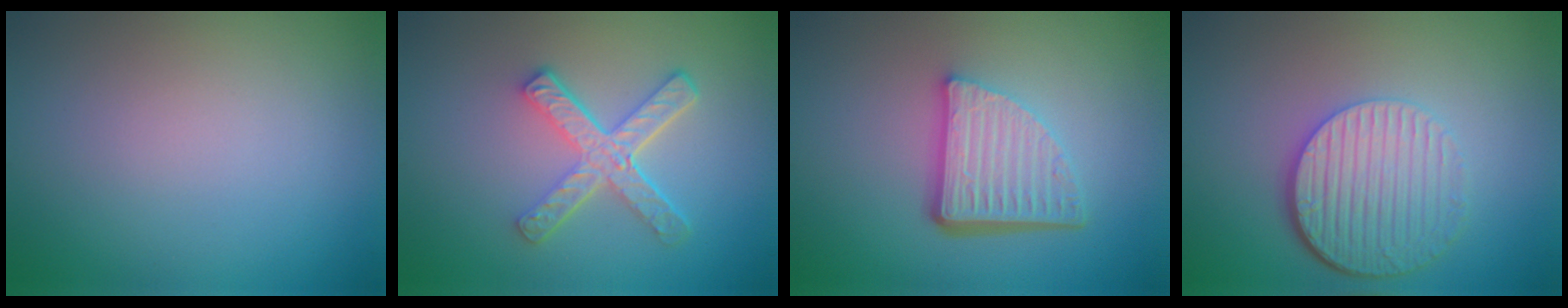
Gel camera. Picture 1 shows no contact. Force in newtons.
{"total": 4.6, "press": 3.3, "slide": 3.2}
{"total": 5.7, "press": 3.8, "slide": 4.2}
{"total": 5.9, "press": 4.2, "slide": 4.1}